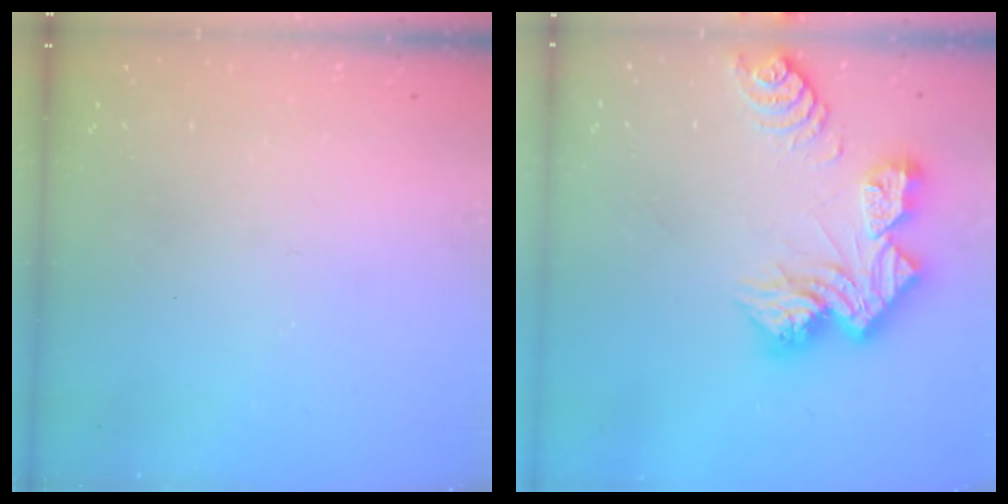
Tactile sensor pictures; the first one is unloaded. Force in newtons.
{"total": 15.8, "press": 15.7, "slide": 1.6}